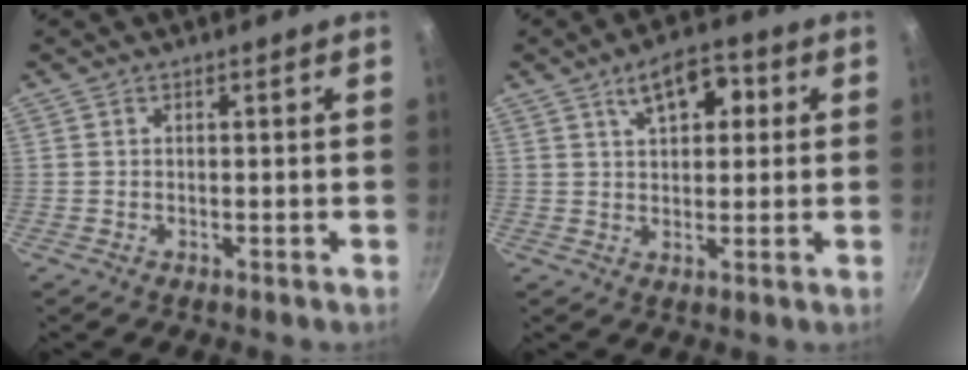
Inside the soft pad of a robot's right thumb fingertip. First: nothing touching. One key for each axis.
{"total": 8.6, "fx": 3.2, "fy": 4.6, "fz": 6.5, "tx": -0.077, "ty": 0.005, "tz": 0.044}